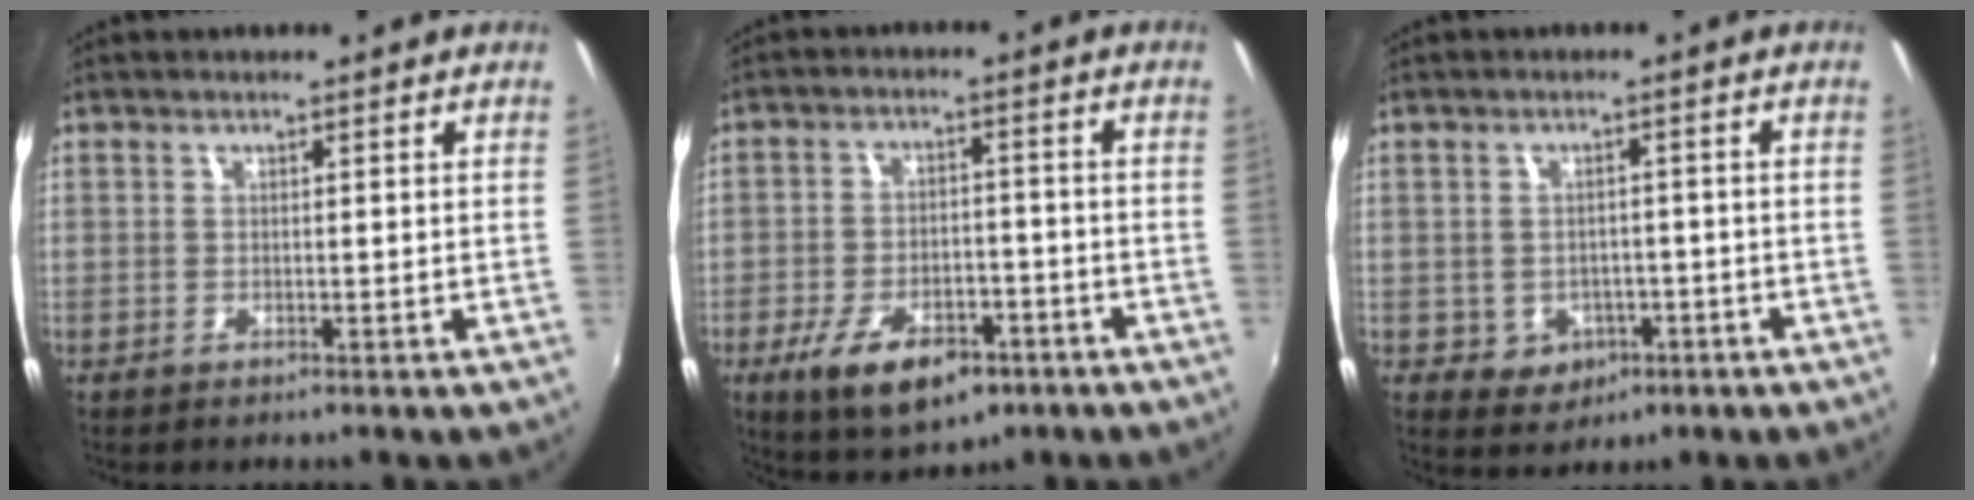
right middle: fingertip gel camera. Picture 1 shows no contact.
{"total": 12.6, "force": [-7.1, 6.2, 8.4], "torque": [-0.174, -0.017, -0.108]}
{"total": 5.3, "force": [-1.8, 4.7, 1.7], "torque": [-0.048, 0.006, -0.010]}